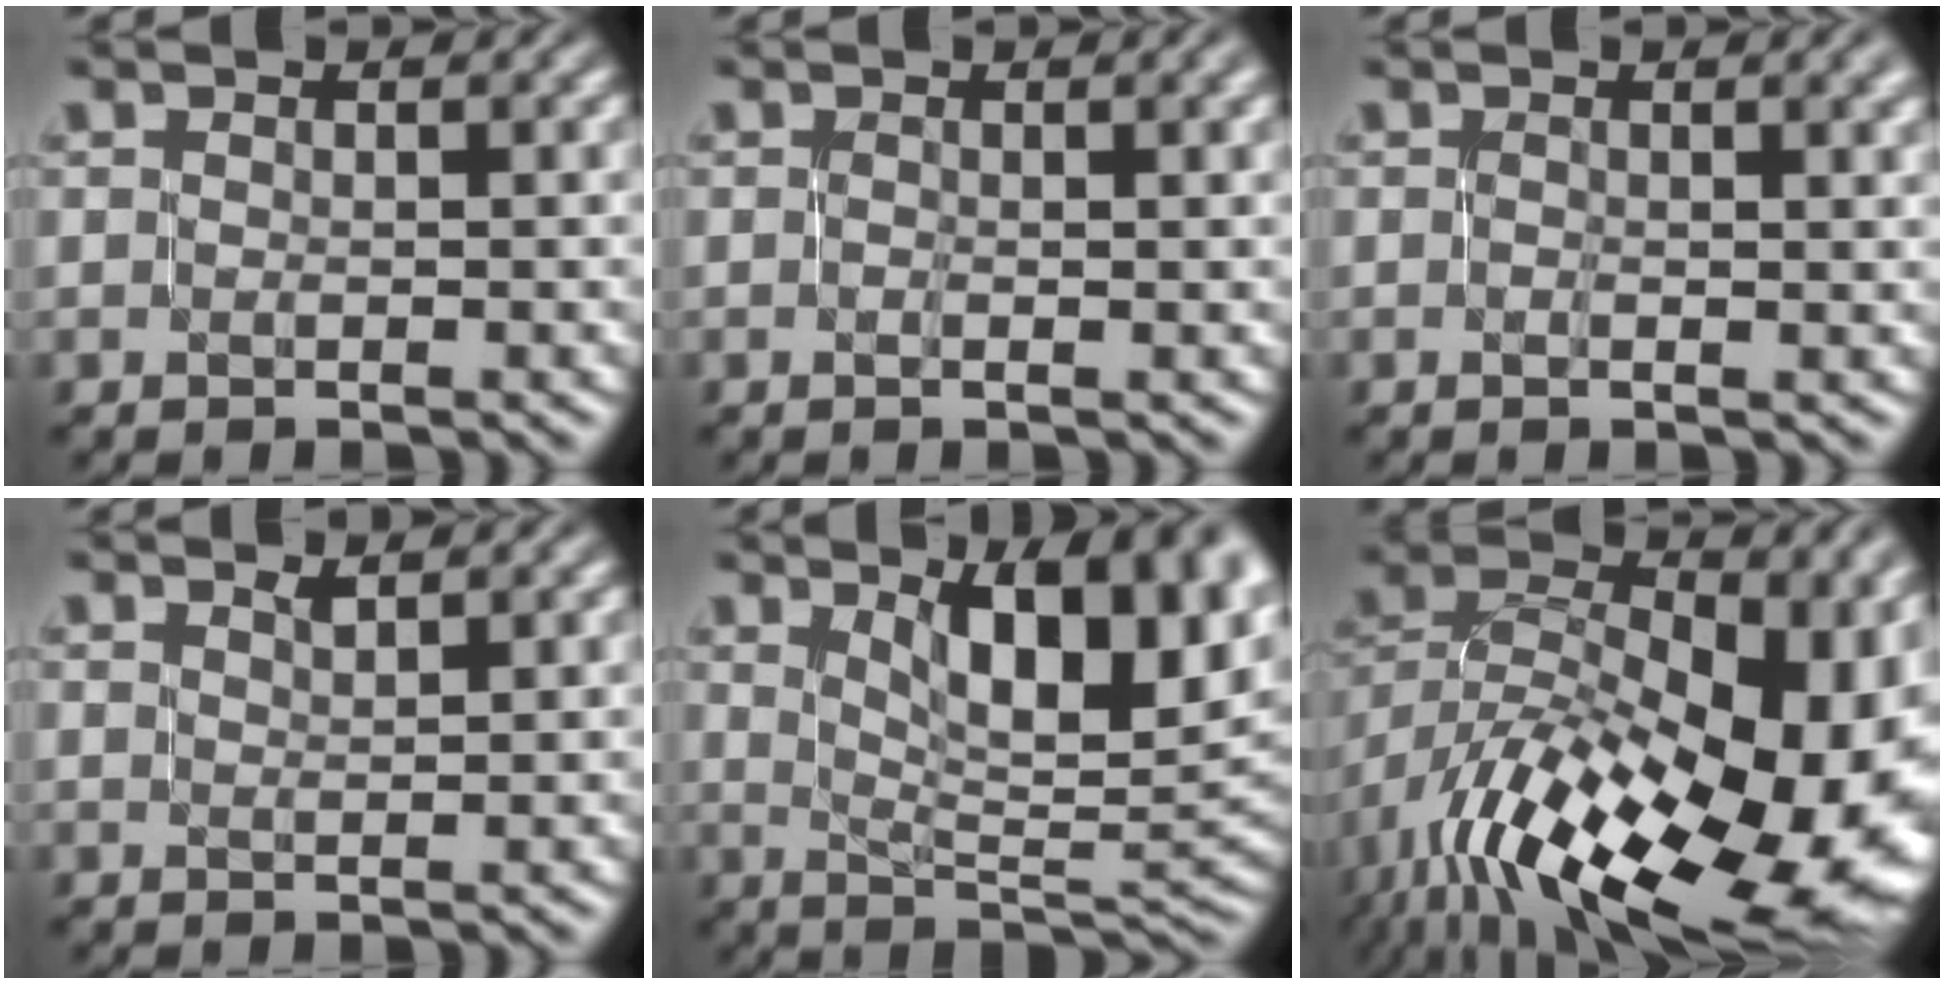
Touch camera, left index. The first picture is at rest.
{"total": 1.5, "force": [0.1, 0.4, 1.4], "torque": [-0.021, 0.002, 0.000]}
{"total": 2.2, "force": [0.4, 0.8, 2.0], "torque": [-0.022, 0.007, 0.001]}
{"total": 0.6, "force": [0.6, -0.1, 0.2], "torque": [-0.006, 0.000, 0.009]}
{"total": 10.8, "force": [3.9, 3.8, 9.3], "torque": [-0.120, 0.001, 0.066]}
{"total": 20.5, "force": [-7.9, 10.6, 15.6], "torque": [-0.217, 0.000, -0.117]}